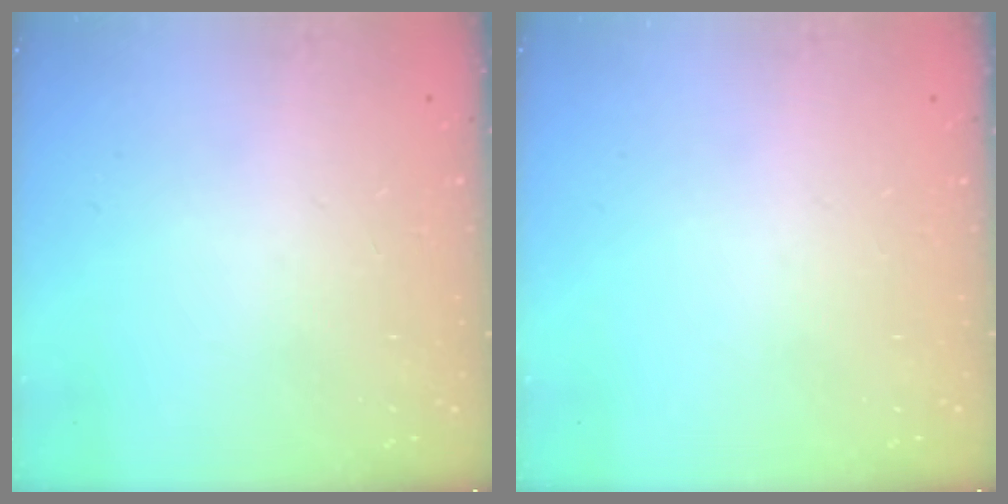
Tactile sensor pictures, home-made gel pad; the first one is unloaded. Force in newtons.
{"total": 0.0}